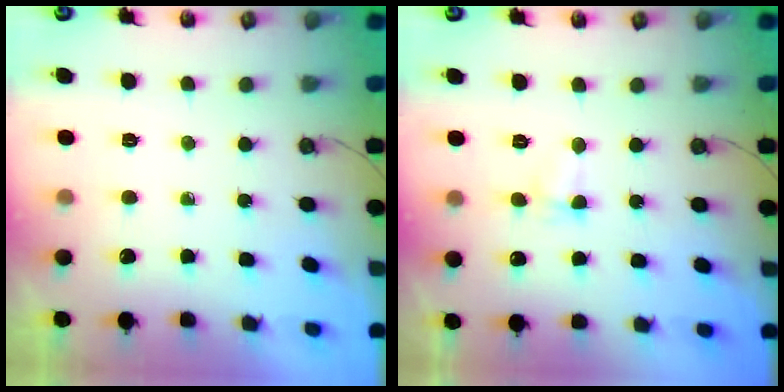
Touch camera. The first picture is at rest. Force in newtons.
{"total": 4.3, "press": 3.0, "slide": 3.1}